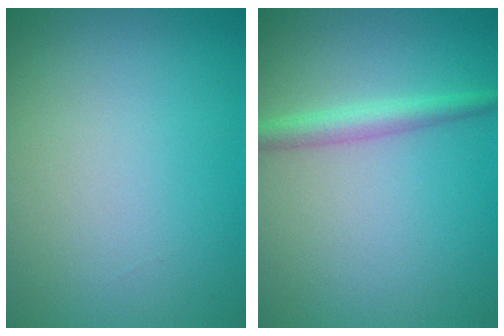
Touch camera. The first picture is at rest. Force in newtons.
{"total": 2.4, "press": 2.4, "slide": 0.0}